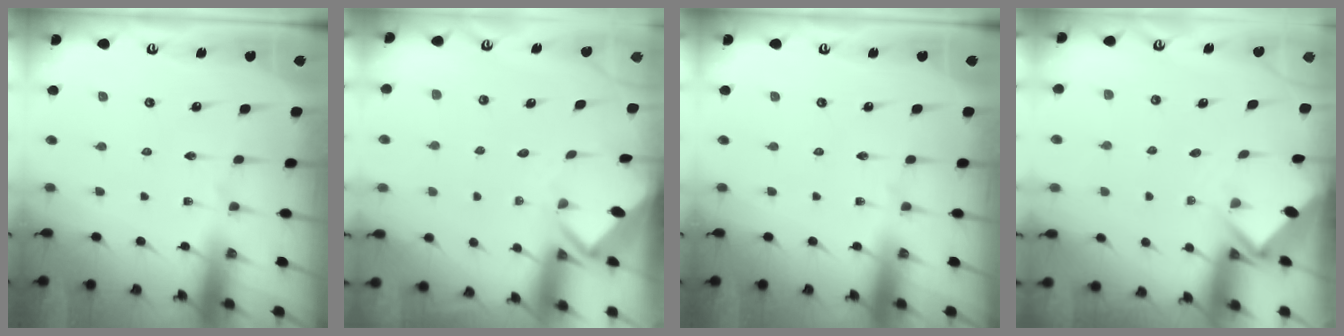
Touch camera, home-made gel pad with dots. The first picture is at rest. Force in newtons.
{"total": 3.1, "press": 3.1, "slide": 0.1}
{"total": 0.0}
{"total": 2.5, "press": 2.5, "slide": 0.2}